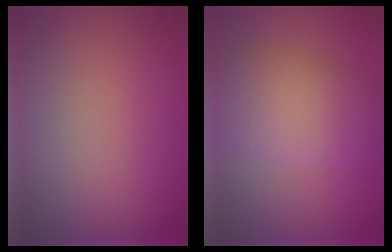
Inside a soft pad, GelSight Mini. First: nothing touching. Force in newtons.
{"total": 8.0, "press": 8.0, "slide": 0.3}